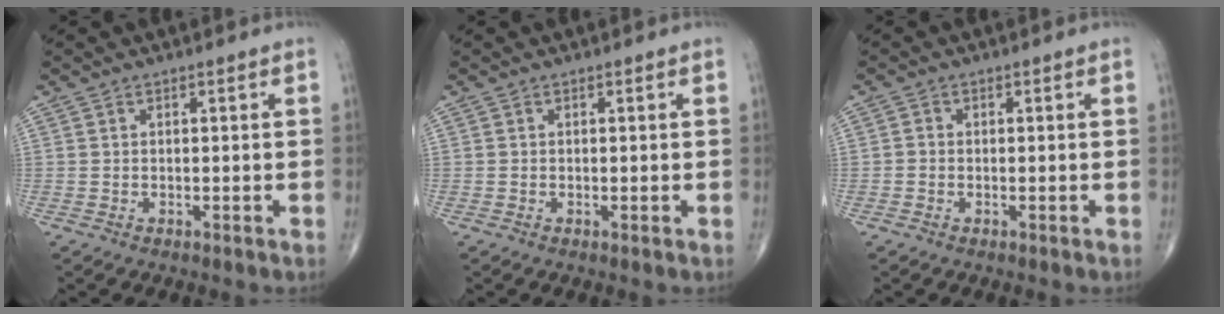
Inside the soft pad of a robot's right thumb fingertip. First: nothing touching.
{"total": 0.0}
{"total": 0.9, "force": [-0.3, 0.8, 0.3], "torque": [-0.001, 0.002, -0.009]}